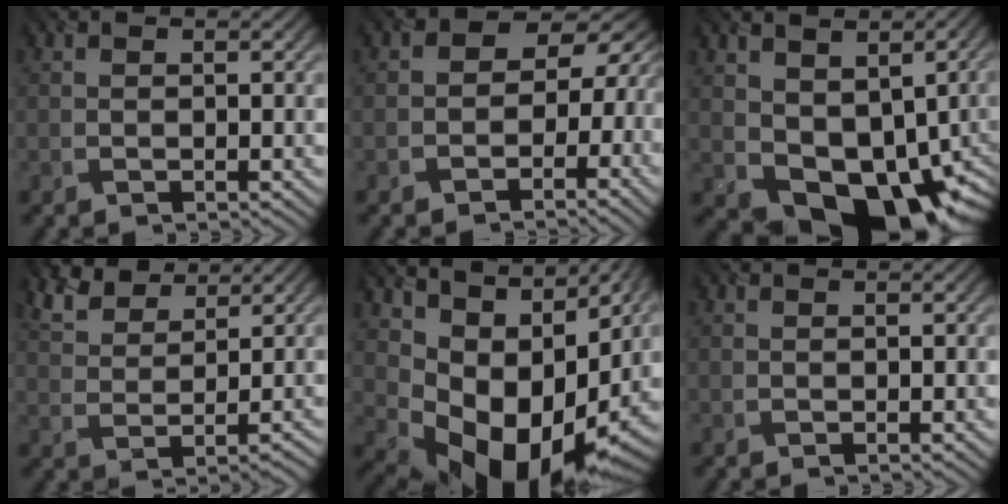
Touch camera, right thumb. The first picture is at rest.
{"total": 7.8, "force": [-1.4, 6.0, 4.8], "torque": [-0.043, -0.003, -0.035]}
{"total": 12.5, "force": [-0.3, 9.0, 8.6], "torque": [-0.136, -0.036, 0.016]}
{"total": 5.6, "force": [4.5, 2.0, 2.7], "torque": [-0.073, 0.010, 0.086]}
{"total": 15.6, "force": [2.9, 9.9, 11.7], "torque": [-0.199, -0.027, 0.080]}
{"total": 0.0}